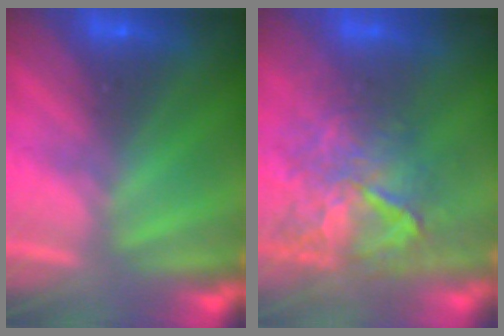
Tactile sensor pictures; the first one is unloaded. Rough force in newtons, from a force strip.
{"total": 7.6}